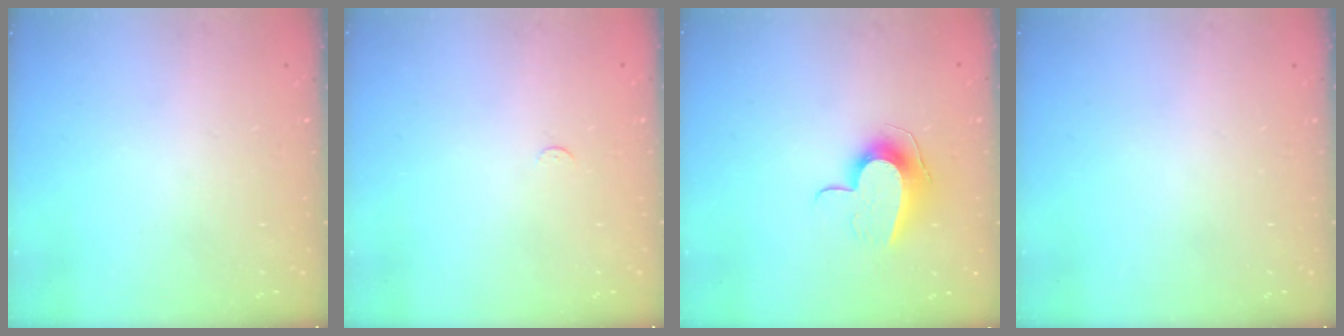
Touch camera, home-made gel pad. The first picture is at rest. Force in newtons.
{"total": 2.3, "press": 2.3, "slide": 0.3}
{"total": 11.2, "press": 11.1, "slide": 0.5}
{"total": 0.0}